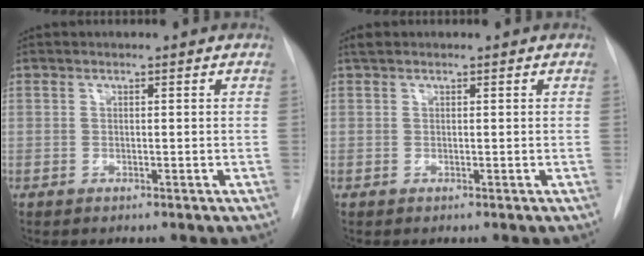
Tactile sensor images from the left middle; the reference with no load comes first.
{"total": 0.9, "force": [0.7, 0.4, 0.3], "torque": [-0.010, 0.012, 0.014]}